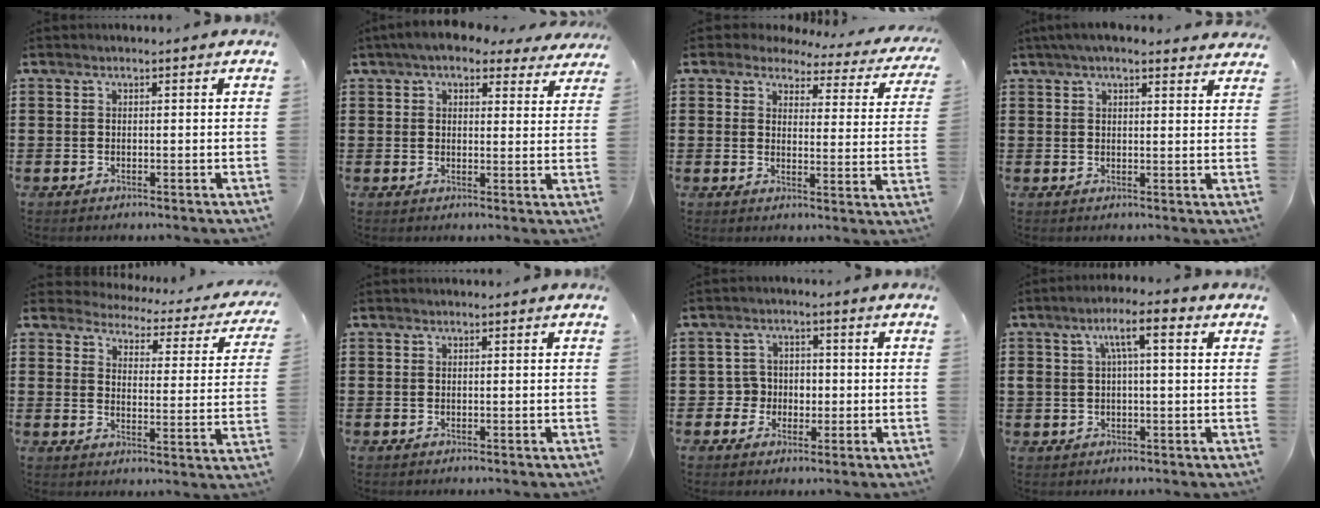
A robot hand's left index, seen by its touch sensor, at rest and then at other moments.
{"total": 5.5, "force": [4.5, 1.6, 2.7], "torque": [-0.066, -0.001, 0.083]}
{"total": 3.6, "force": [3.1, 1.3, 1.1], "torque": [-0.042, -0.015, 0.052]}
{"total": 4.0, "force": [3.4, 0.6, 2.0], "torque": [-0.049, 0.002, 0.063]}
{"total": 2.9, "force": [2.9, 0.5, 0.3], "torque": [-0.030, -0.024, 0.043]}
{"total": 0.0}
{"total": 3.9, "force": [-0.6, 3.7, 1.1], "torque": [-0.036, 0.008, -0.015]}
{"total": 6.3, "force": [1.5, 1.8, 5.8], "torque": [-0.116, 0.014, 0.021]}